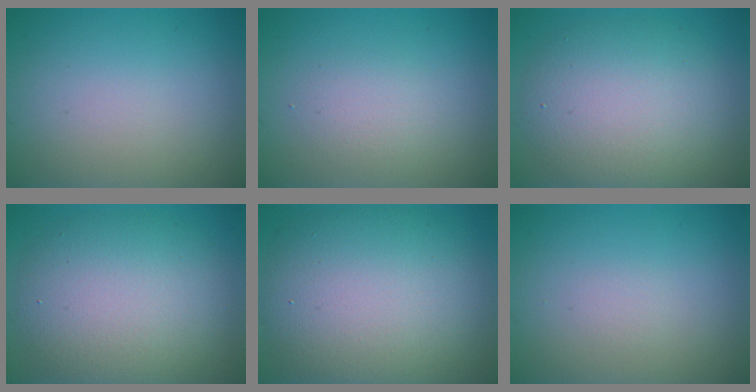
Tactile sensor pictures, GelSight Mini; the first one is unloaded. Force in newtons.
{"total": 1.7, "press": 1.7, "slide": 0.2}
{"total": 7.1, "press": 7.1, "slide": 0.4}
{"total": 8.8, "press": 8.7, "slide": 0.5}
{"total": 11.7, "press": 11.7, "slide": 0.4}
{"total": 0.5, "press": 0.5, "slide": 0.0}